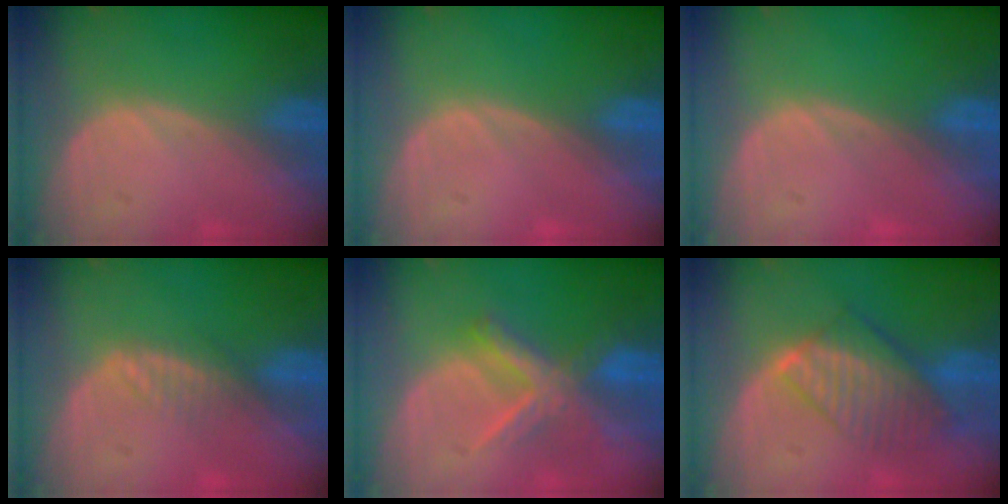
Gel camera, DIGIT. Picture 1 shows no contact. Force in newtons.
{"total": 0.0}
{"total": 0.0}
{"total": 2.0, "press": 2.0, "slide": 0.2}
{"total": 6.0, "press": 5.9, "slide": 1.1}
{"total": 8.1, "press": 7.1, "slide": 4.0}